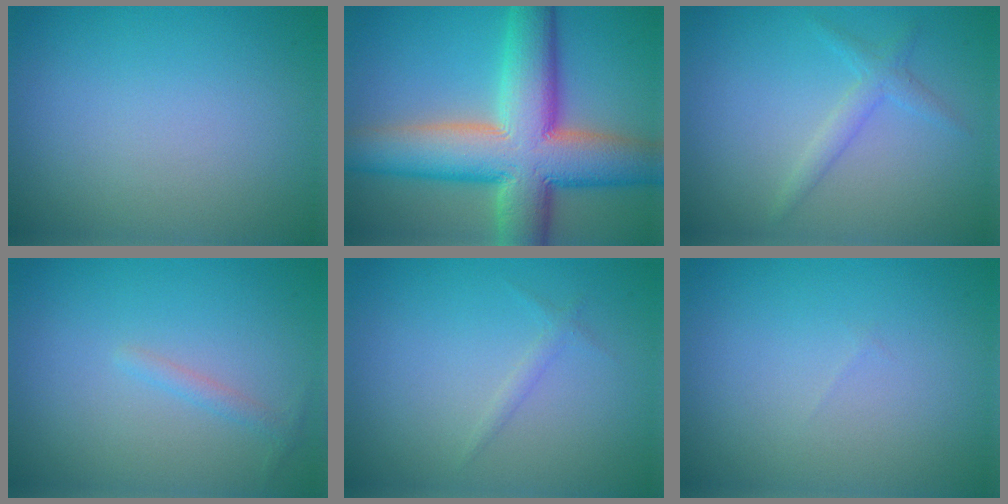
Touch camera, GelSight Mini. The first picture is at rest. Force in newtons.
{"total": 12.8, "press": 12.8, "slide": 0.6}
{"total": 1.7, "press": 1.7, "slide": 0.1}
{"total": 0.9, "press": 0.9, "slide": 0.0}
{"total": 0.8, "press": 0.8, "slide": 0.1}
{"total": 0.0}